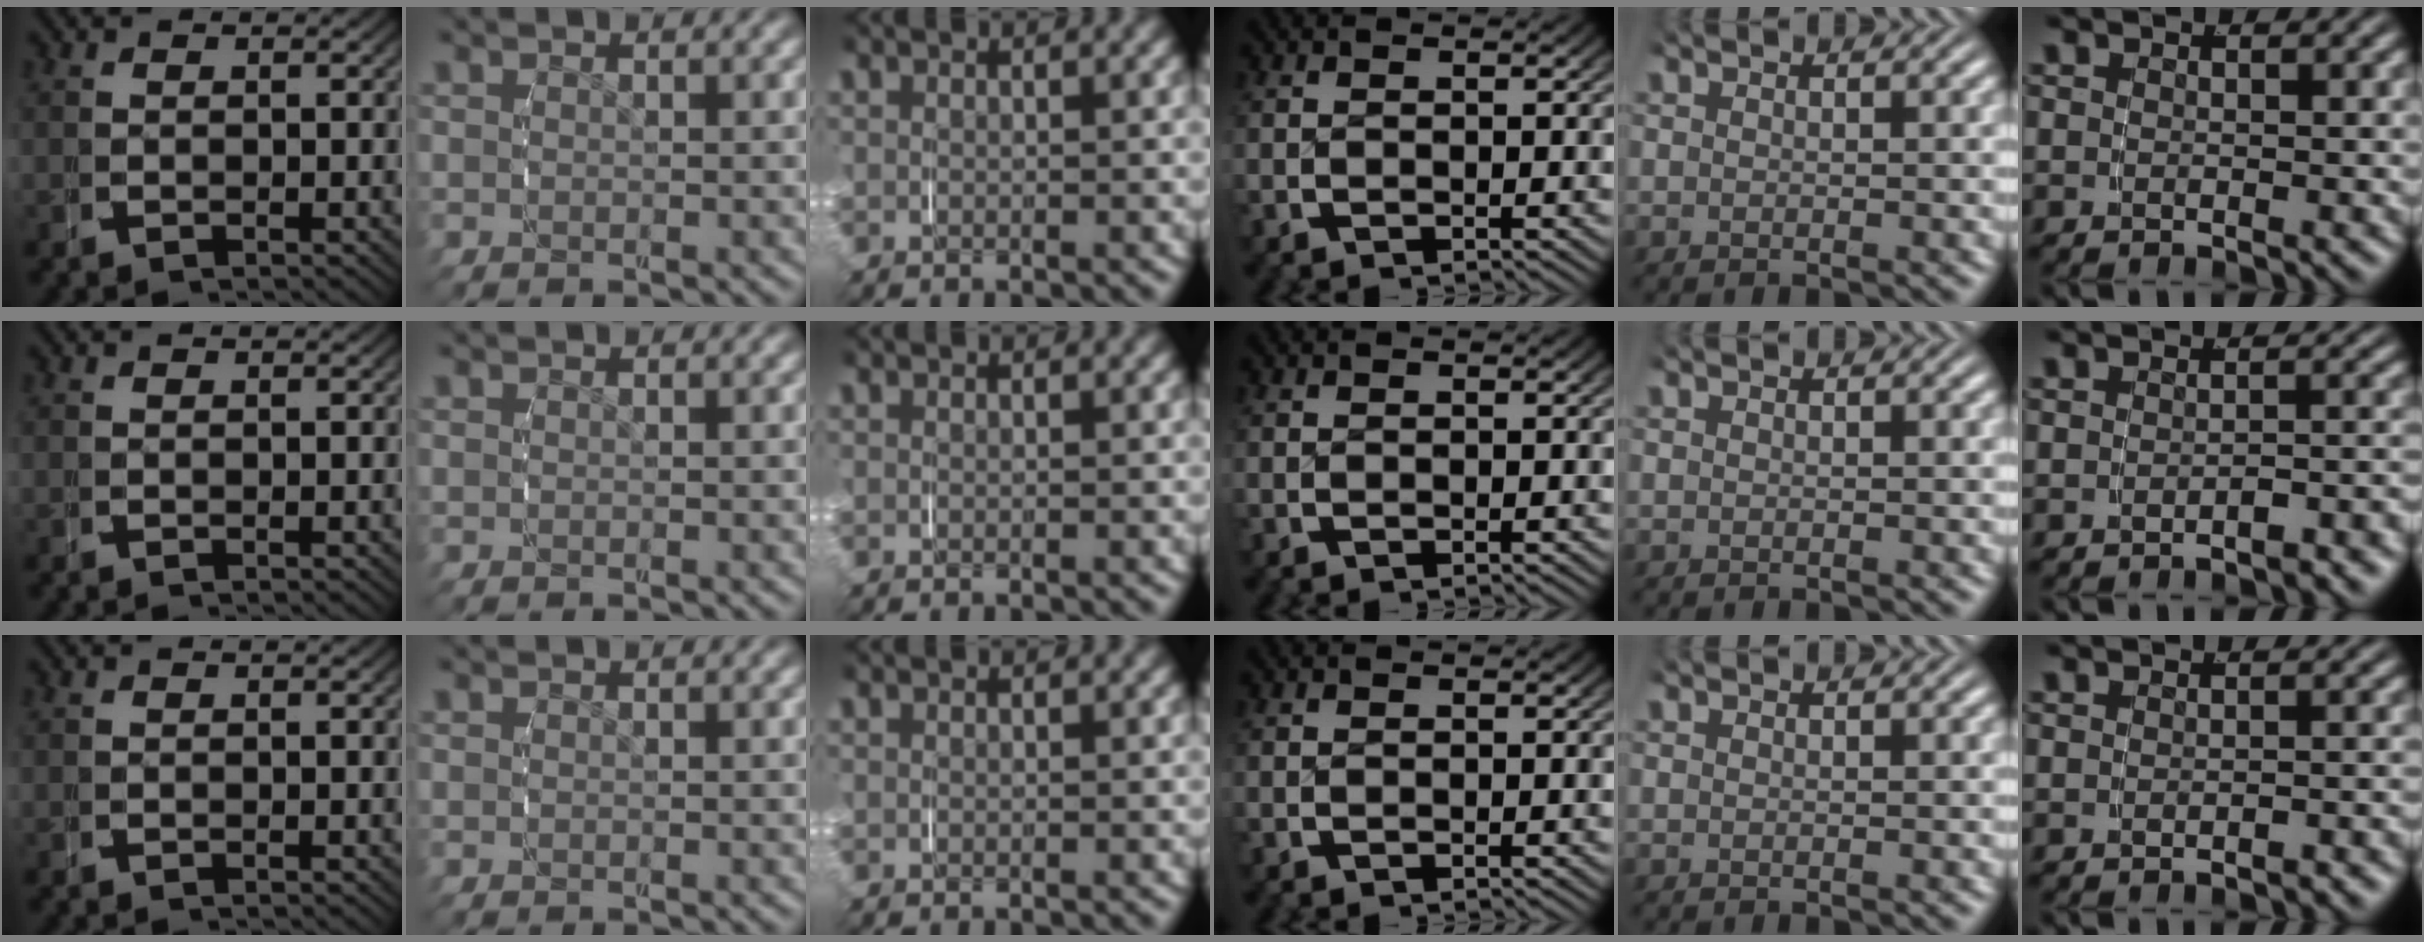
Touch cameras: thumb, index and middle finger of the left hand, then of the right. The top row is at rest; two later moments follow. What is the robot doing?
{"motion": "grasp_and_lifting", "object": "string"}